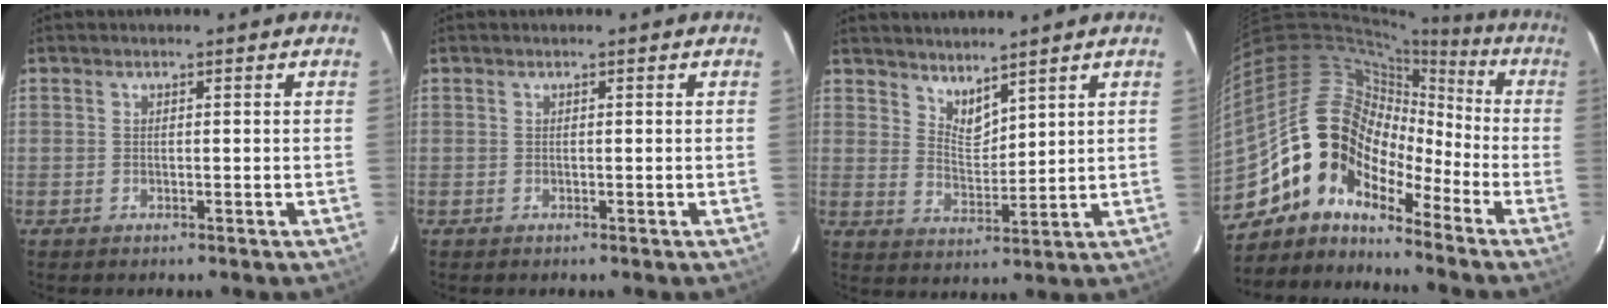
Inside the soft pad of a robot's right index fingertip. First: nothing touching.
{"total": 0.0}
{"total": 5.1, "force": [4.5, 1.5, 1.8], "torque": [-0.025, -0.006, 0.084]}
{"total": 13.1, "force": [-8.4, 8.1, 5.9], "torque": [-0.099, 0.028, -0.177]}